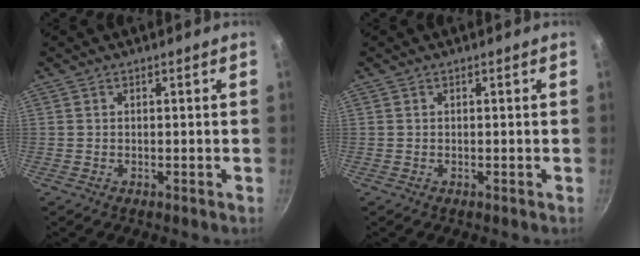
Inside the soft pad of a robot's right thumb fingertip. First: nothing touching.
{"total": 0.0}